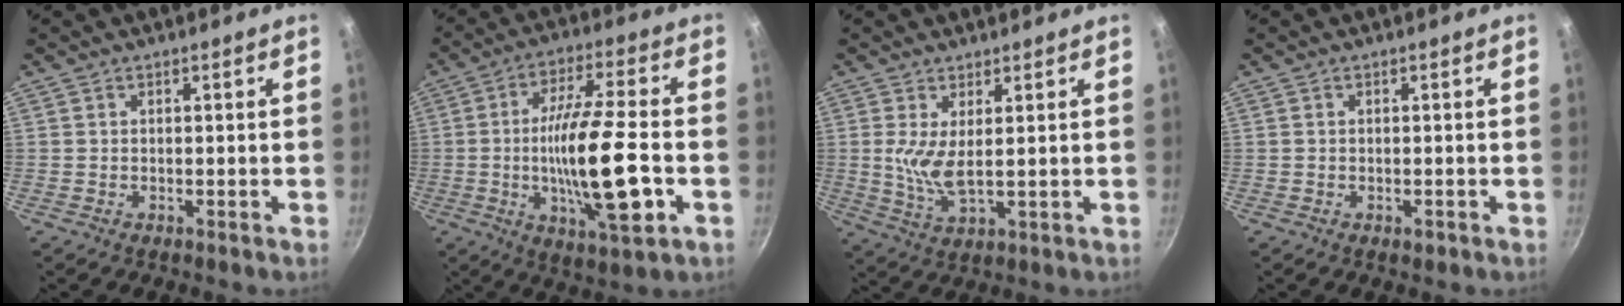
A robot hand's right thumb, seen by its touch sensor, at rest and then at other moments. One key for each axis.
{"total": 18.5, "fx": -3.5, "fy": 4.4, "fz": 17.6, "tx": -0.306, "ty": 0.012, "tz": -0.064}
{"total": 6.1, "fx": 1.4, "fy": 2.0, "fz": 5.6, "tx": -0.117, "ty": -0.017, "tz": 0.032}
{"total": 1.0, "fx": -0.5, "fy": 0.6, "fz": 0.7, "tx": -0.009, "ty": 0.001, "tz": -0.007}